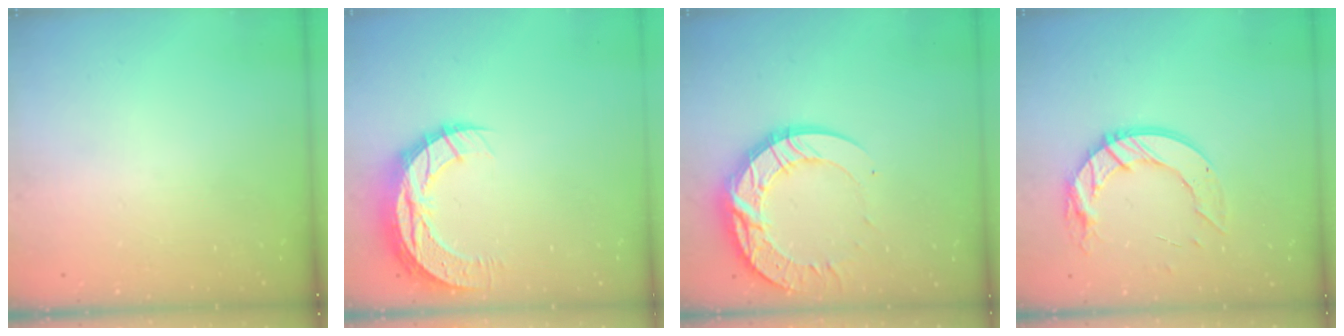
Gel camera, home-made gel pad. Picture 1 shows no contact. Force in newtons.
{"total": 11.0, "press": 11.0, "slide": 0.8}
{"total": 17.3, "press": 17.2, "slide": 1.5}
{"total": 12.9, "press": 12.9, "slide": 0.8}